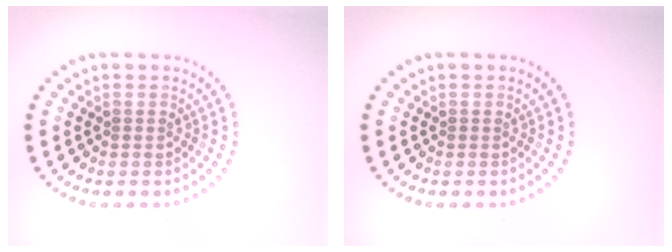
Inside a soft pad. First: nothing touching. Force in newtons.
{"total": 0.0}